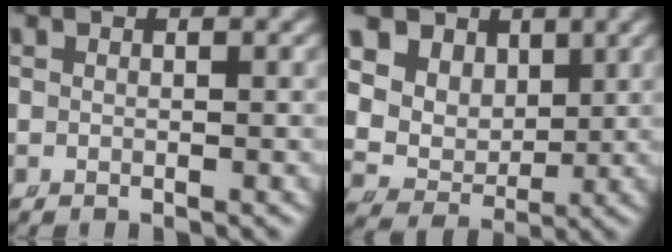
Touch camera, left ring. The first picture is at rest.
{"total": 14.6, "force": [3.1, 12.3, 7.1], "torque": [-0.168, -0.016, 0.042]}